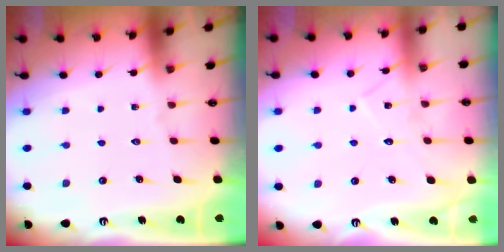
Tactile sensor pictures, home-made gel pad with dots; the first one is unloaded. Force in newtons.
{"total": 7.9, "press": 7.9, "slide": 0.5}